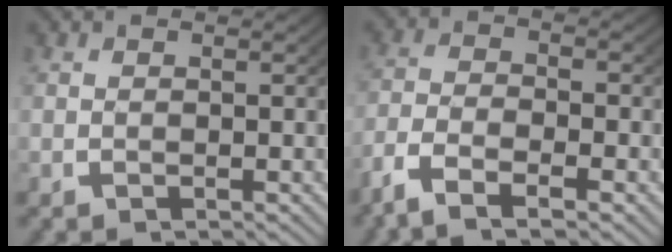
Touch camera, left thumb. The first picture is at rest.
{"total": 5.5, "force": [-3.3, 2.5, 3.6], "torque": [-0.083, -0.011, -0.058]}